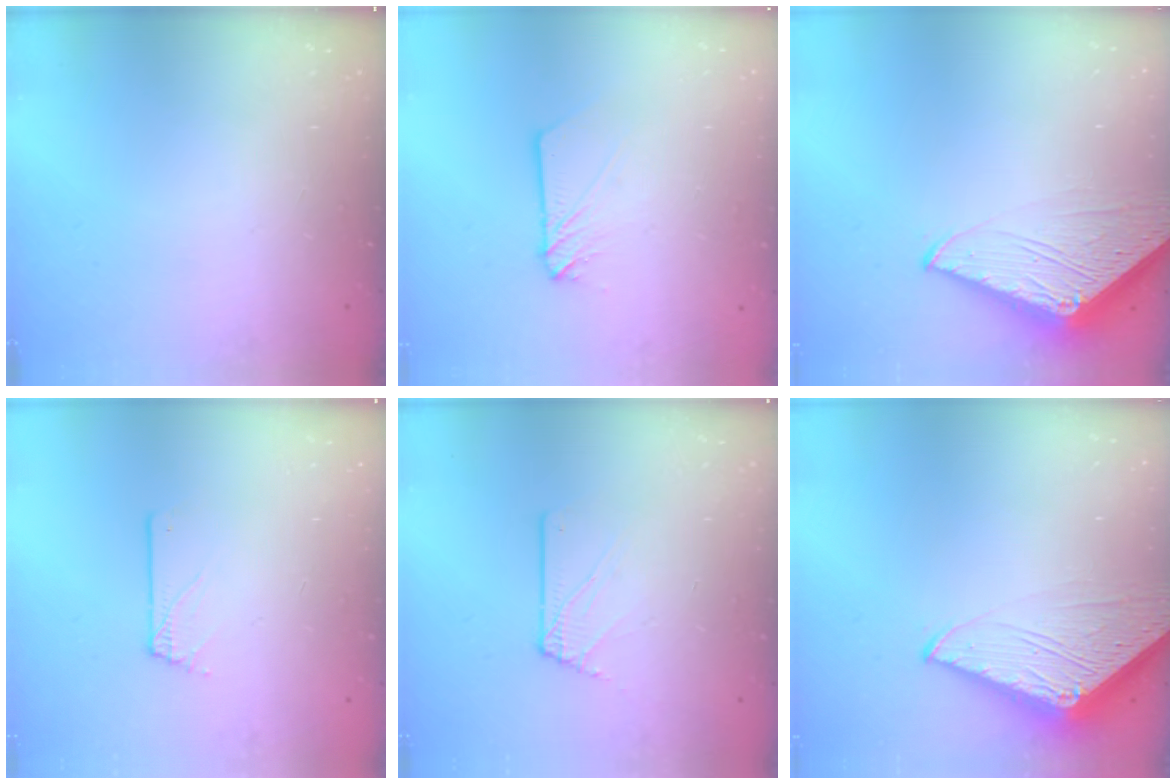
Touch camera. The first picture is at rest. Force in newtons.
{"total": 2.9, "press": 2.9, "slide": 0.3}
{"total": 5.6, "press": 5.6, "slide": 0.5}
{"total": 0.7, "press": 0.7, "slide": 0.1}
{"total": 2.6, "press": 2.6, "slide": 0.2}
{"total": 5.6, "press": 5.6, "slide": 0.5}